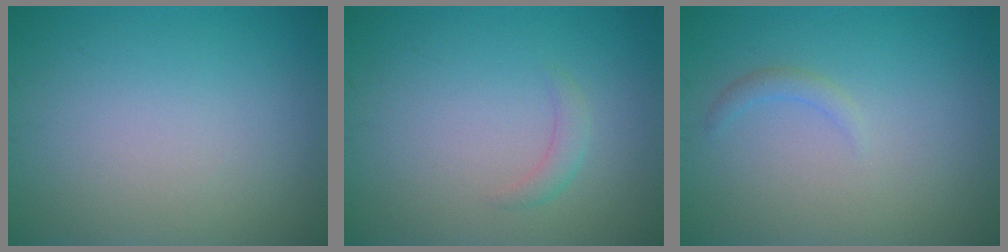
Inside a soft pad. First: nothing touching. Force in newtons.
{"total": 1.2, "press": 1.2, "slide": 0.1}
{"total": 1.0, "press": 1.0, "slide": 0.2}